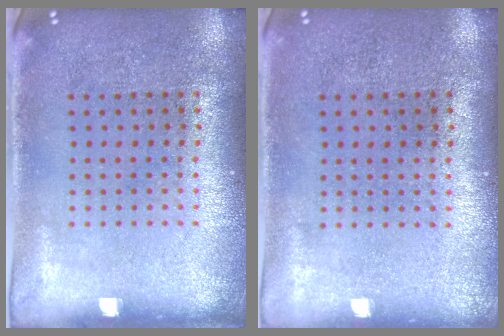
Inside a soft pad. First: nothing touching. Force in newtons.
{"total": 0.0}